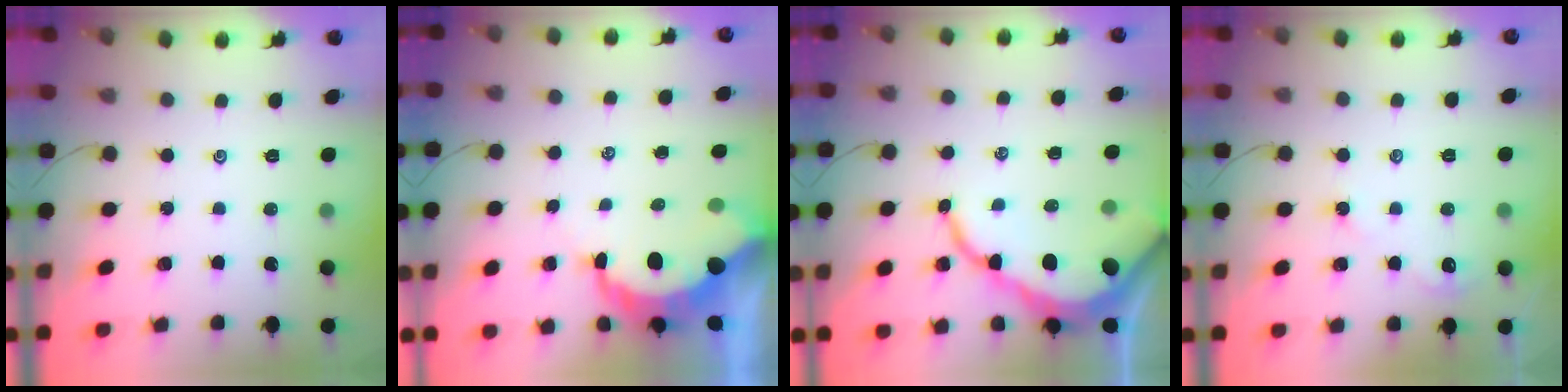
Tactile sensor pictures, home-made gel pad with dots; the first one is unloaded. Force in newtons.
{"total": 9.5, "press": 9.5, "slide": 0.8}
{"total": 13.1, "press": 13.1, "slide": 1.1}
{"total": 3.6, "press": 3.6, "slide": 0.5}